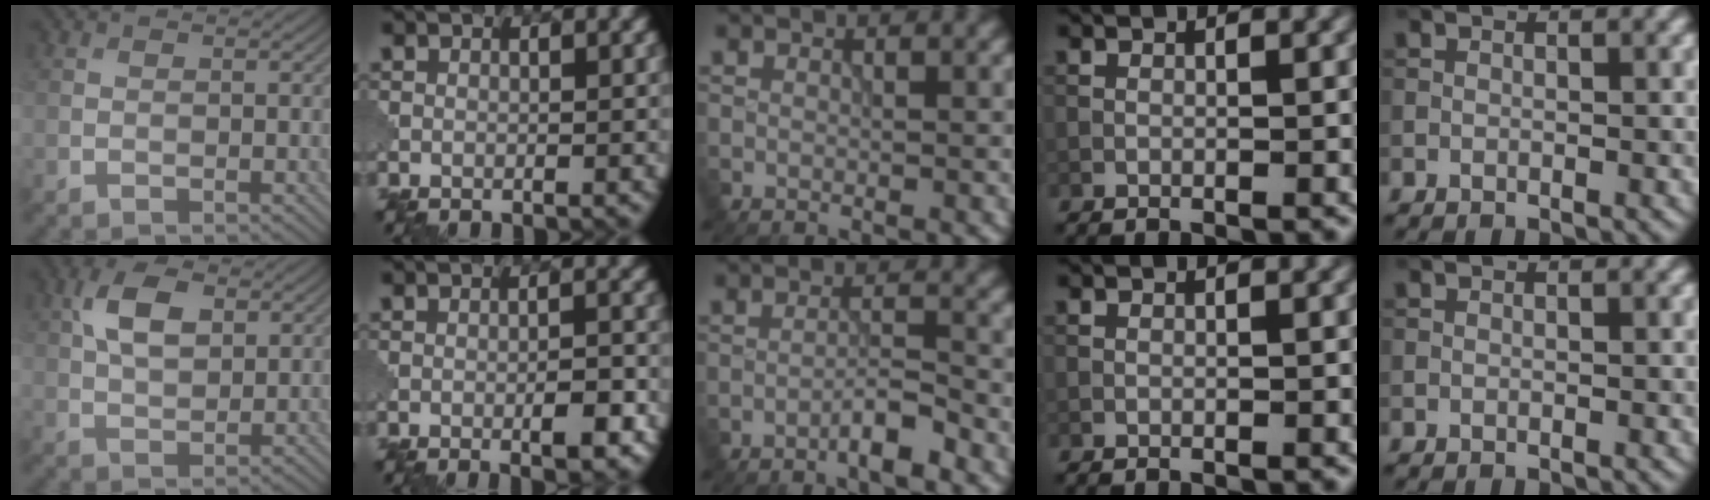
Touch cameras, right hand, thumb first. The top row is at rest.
{"thumb": {"total": 6.5, "force": [2.3, 3.6, 4.9], "torque": [-0.104, 0.007, 0.039]}, "index": {"total": 2.7, "force": [-1.1, 0.6, 2.4], "torque": [-0.037, 0.003, -0.016]}, "middle": {"total": 2.8, "force": [-1.8, 0.2, 2.2], "torque": [-0.034, 0.009, -0.035]}}